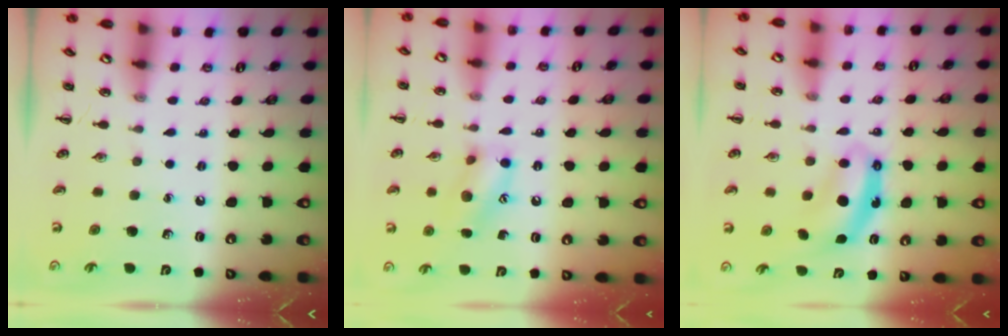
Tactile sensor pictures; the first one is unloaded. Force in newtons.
{"total": 11.9, "press": 11.8, "slide": 1.4}
{"total": 7.1, "press": 7.1, "slide": 0.3}